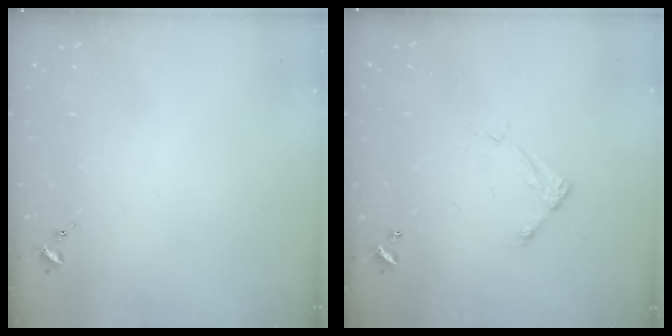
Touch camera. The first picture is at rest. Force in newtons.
{"total": 5.3, "press": 5.3, "slide": 0.4}